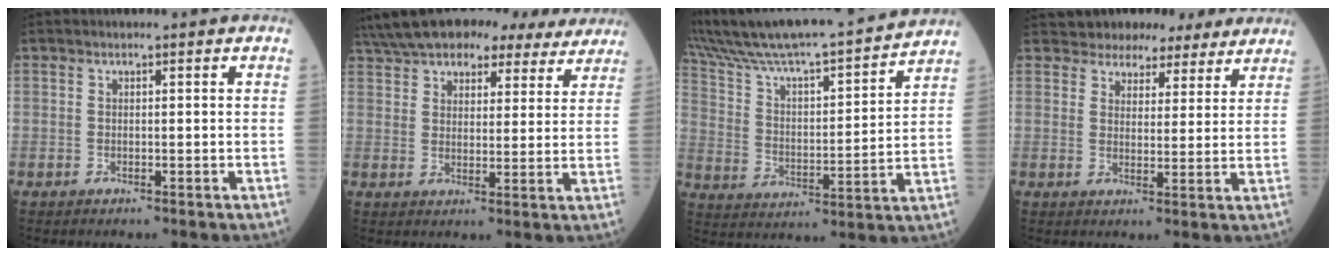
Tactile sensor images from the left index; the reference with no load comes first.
{"total": 20.7, "force": [17.3, 7.7, 8.4], "torque": [-0.154, 0.048, 0.235]}
{"total": 22.4, "force": [20.0, 1.8, 10.1], "torque": [-0.175, 0.011, 0.314]}
{"total": 10.7, "force": [9.6, 4.4, 1.8], "torque": [-0.006, 0.019, 0.112]}